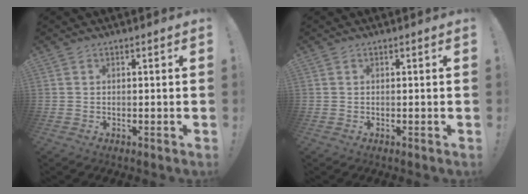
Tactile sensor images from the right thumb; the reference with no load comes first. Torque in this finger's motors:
{"motor_torque": [-0.03, 0.08, -0.11, 0.06, 0.00]}